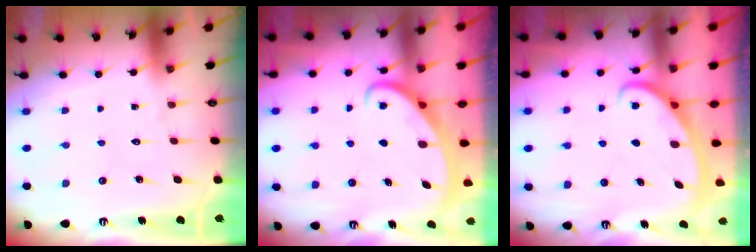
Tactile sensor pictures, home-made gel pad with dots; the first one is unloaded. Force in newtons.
{"total": 2.6, "press": 2.5, "slide": 0.3}
{"total": 2.6, "press": 2.6, "slide": 0.5}